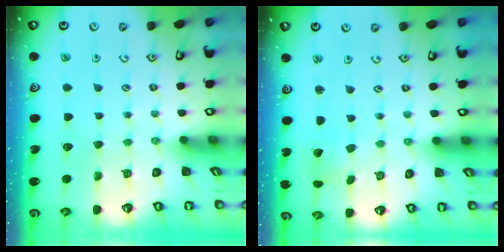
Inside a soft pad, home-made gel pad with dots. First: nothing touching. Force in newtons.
{"total": 2.3, "press": 2.3, "slide": 0.3}